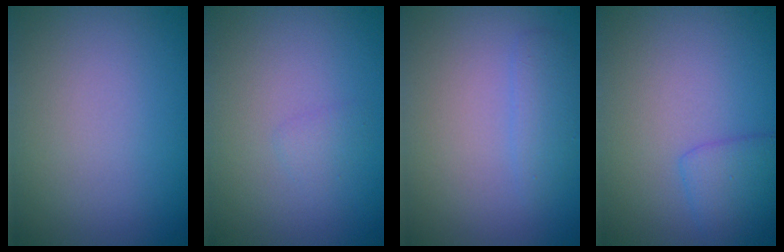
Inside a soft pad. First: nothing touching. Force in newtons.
{"total": 0.8, "press": 0.8, "slide": 0.1}
{"total": 1.7, "press": 1.7, "slide": 0.2}
{"total": 2.2, "press": 2.2, "slide": 0.1}